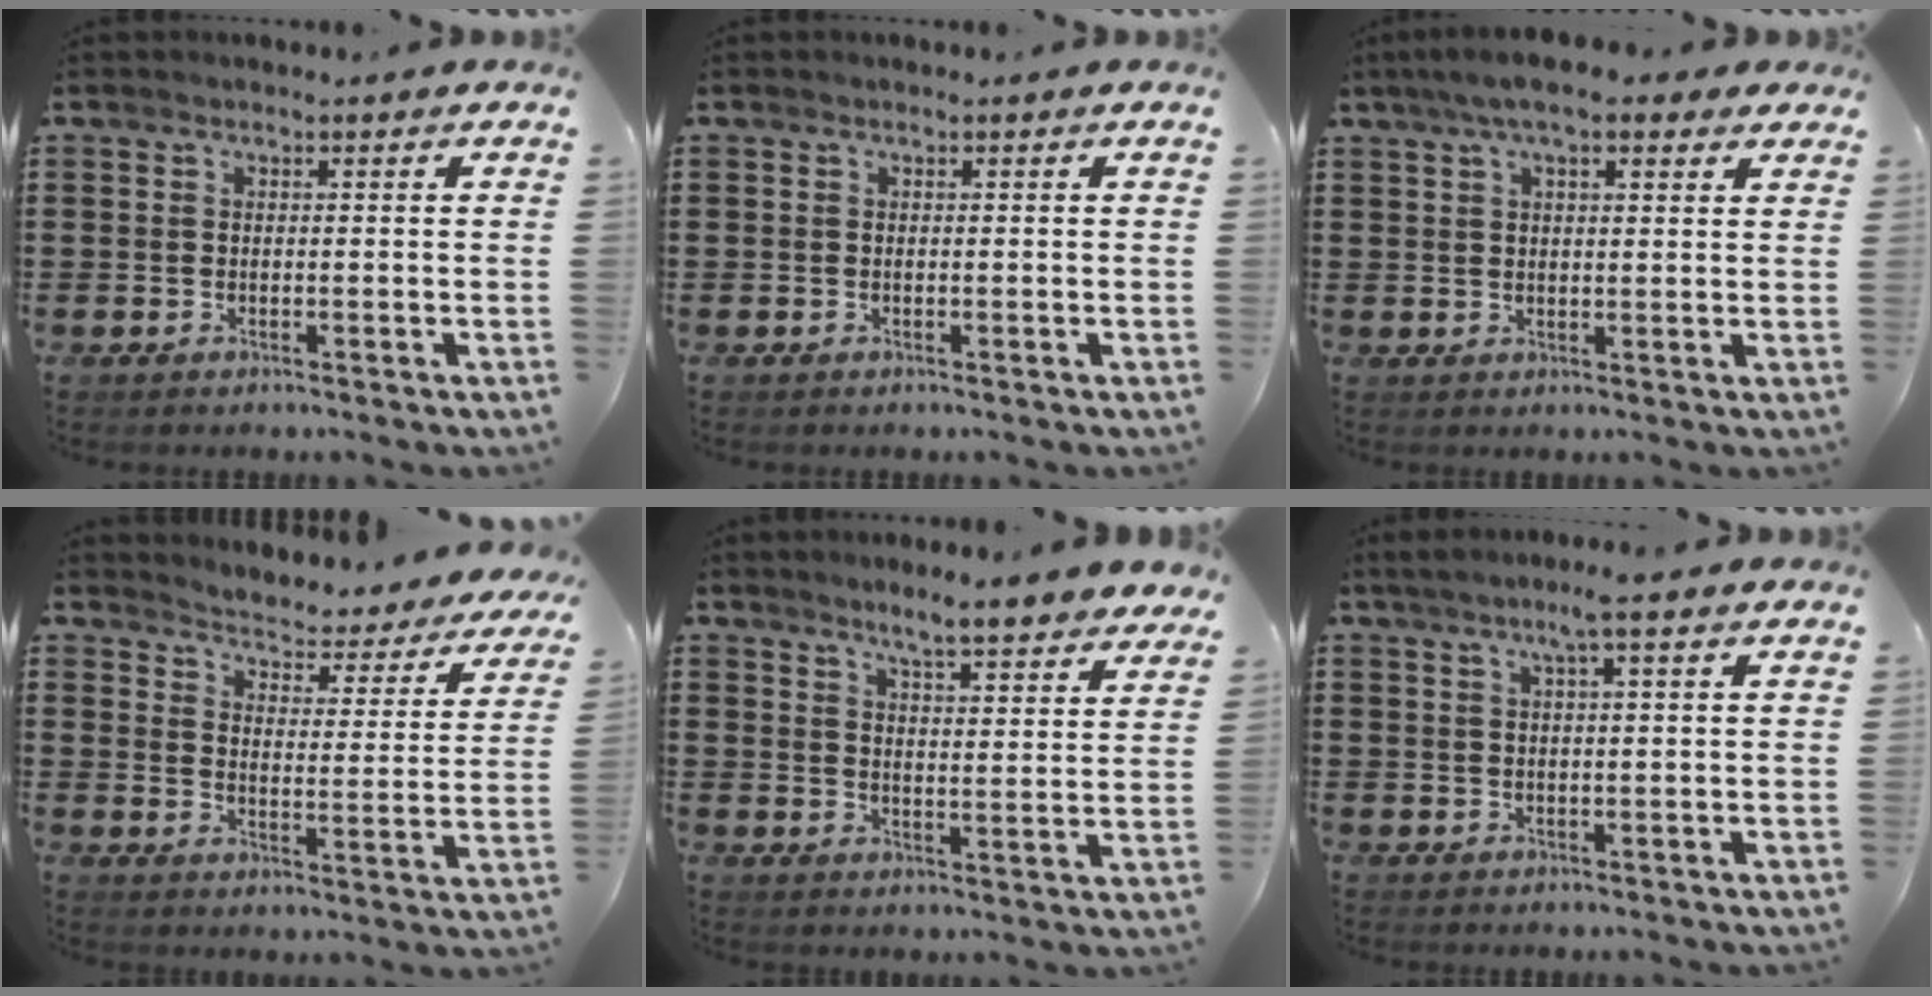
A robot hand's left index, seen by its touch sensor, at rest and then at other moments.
{"total": 0.0}
{"total": 6.0, "force": [4.0, 1.5, 4.2], "torque": [-0.083, 0.005, 0.068]}
{"total": 3.5, "force": [3.5, 0.0, -0.2], "torque": [-0.021, -0.037, 0.051]}
{"total": 5.1, "force": [4.8, -0.4, 1.6], "torque": [-0.045, -0.026, 0.079]}
{"total": 3.8, "force": [2.0, -0.3, 3.2], "torque": [-0.066, 0.001, 0.034]}